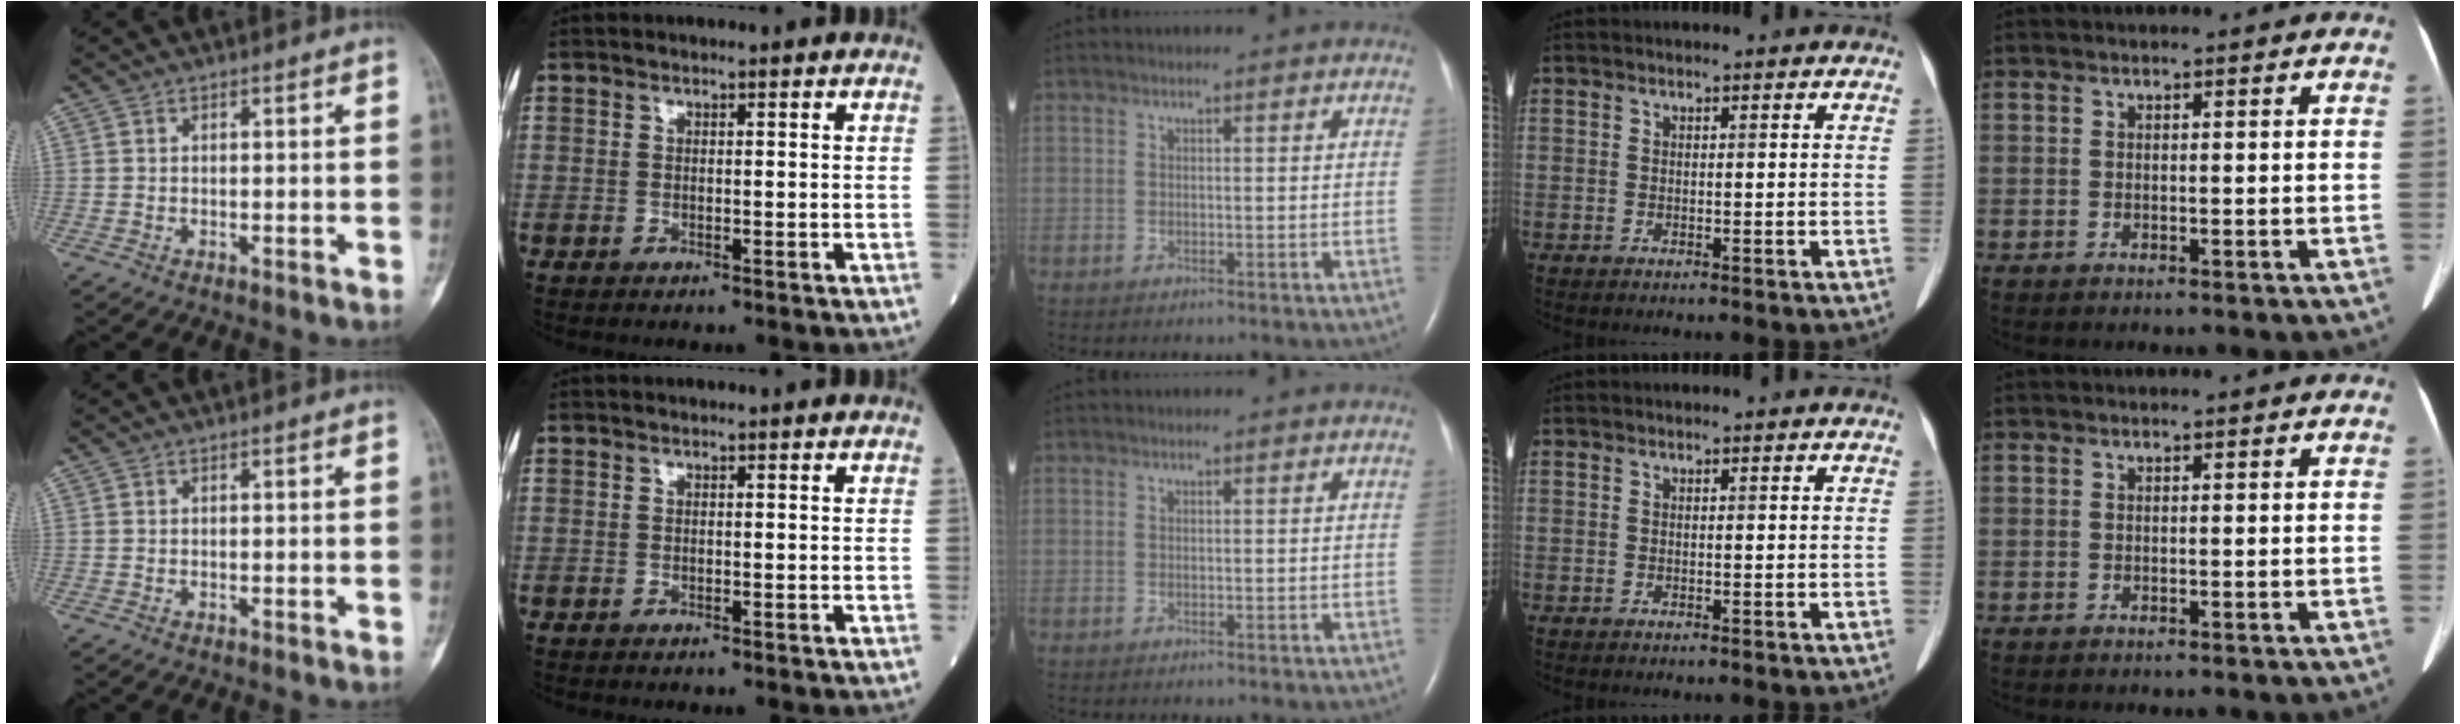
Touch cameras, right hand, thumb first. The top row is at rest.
{}